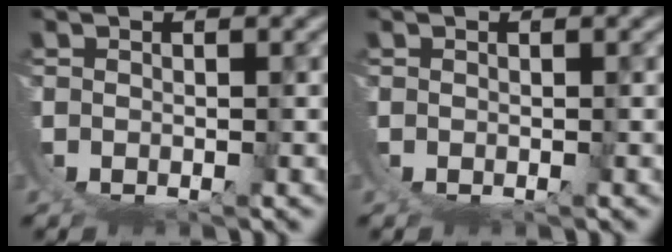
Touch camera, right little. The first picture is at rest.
{"total": 0.0}